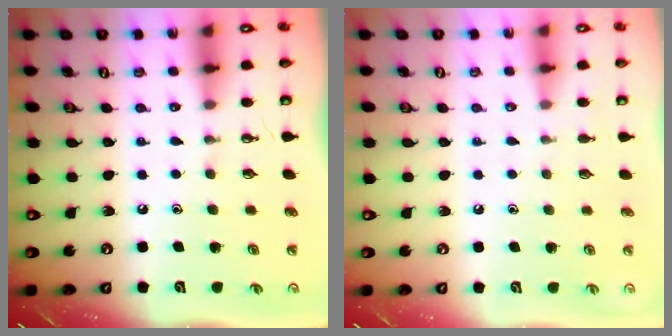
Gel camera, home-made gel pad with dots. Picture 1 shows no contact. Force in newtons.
{"total": 2.8, "press": 2.8, "slide": 0.2}